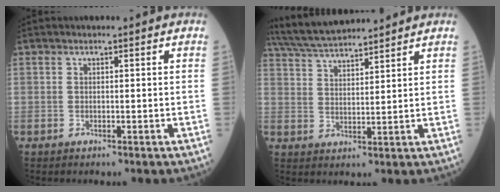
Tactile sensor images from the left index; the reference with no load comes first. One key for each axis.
{"total": 10.6, "fx": 9.8, "fy": 0.9, "fz": 3.9, "tx": -0.078, "ty": 0.031, "tz": 0.177}